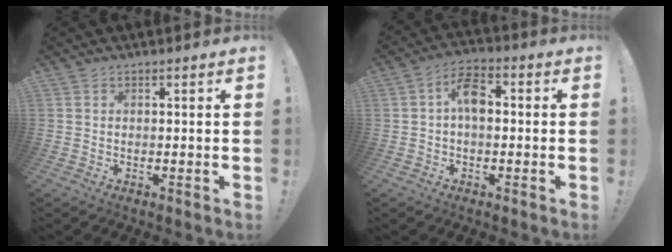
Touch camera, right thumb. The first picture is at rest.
{"total": 7.7, "force": [0.1, 4.4, 6.3], "torque": [-0.105, 0.011, 0.000]}